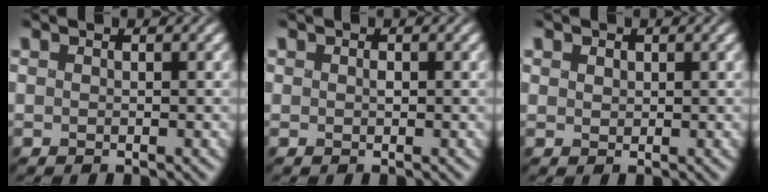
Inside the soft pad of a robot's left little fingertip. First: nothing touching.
{"total": 1.3, "force": [-0.8, -0.6, -0.8], "torque": [-0.005, -0.003, 0.008]}
{"total": 0.8, "force": [-0.4, -0.2, -0.7], "torque": [-0.004, -0.003, 0.016]}